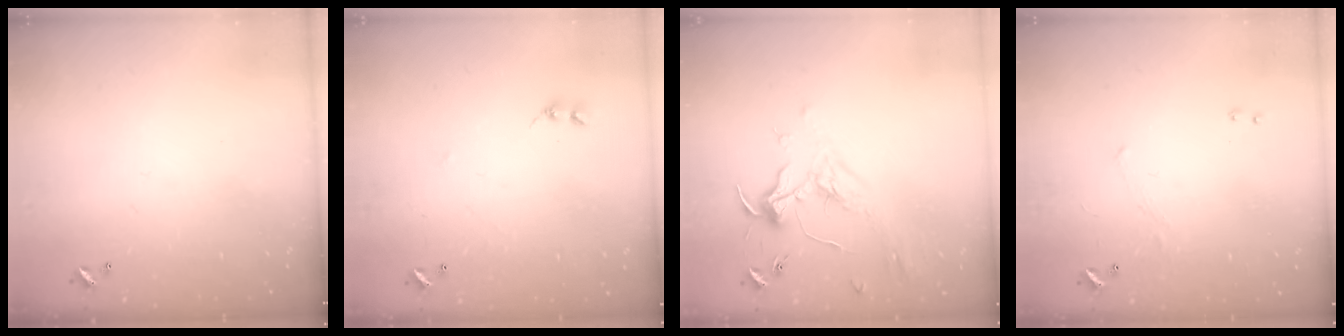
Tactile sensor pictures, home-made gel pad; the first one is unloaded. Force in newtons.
{"total": 2.5, "press": 2.4, "slide": 0.4}
{"total": 1.9, "press": 1.7, "slide": 0.7}
{"total": 1.2, "press": 1.1, "slide": 0.5}